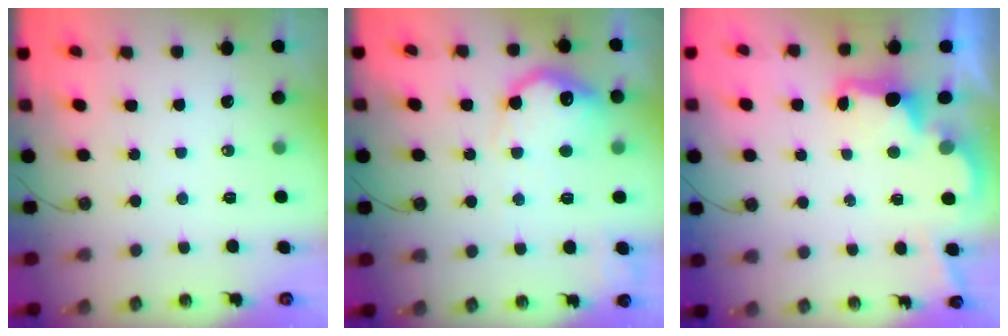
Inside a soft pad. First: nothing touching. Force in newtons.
{"total": 16.4, "press": 16.4, "slide": 1.1}
{"total": 2.7, "press": 2.6, "slide": 0.8}